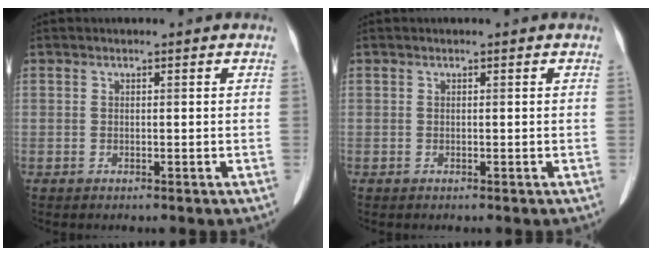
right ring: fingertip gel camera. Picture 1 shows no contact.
{"total": 0.0}